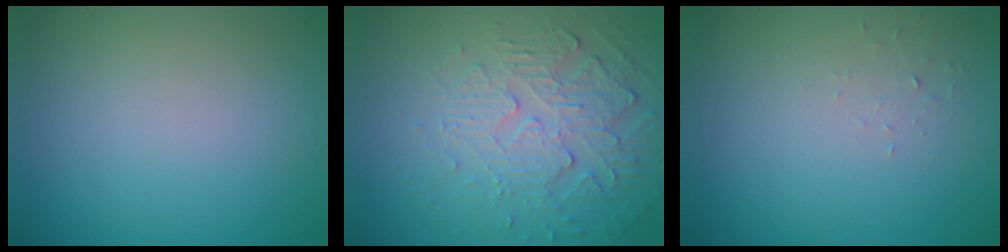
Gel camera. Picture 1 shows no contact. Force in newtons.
{"total": 6.0, "press": 3.7, "slide": 4.8}
{"total": 0.6, "press": 0.3, "slide": 0.6}